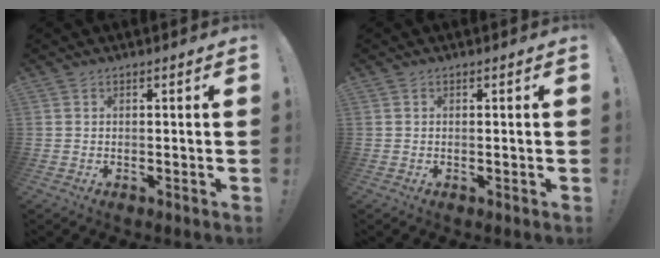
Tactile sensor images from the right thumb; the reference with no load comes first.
{"total": 0.0}